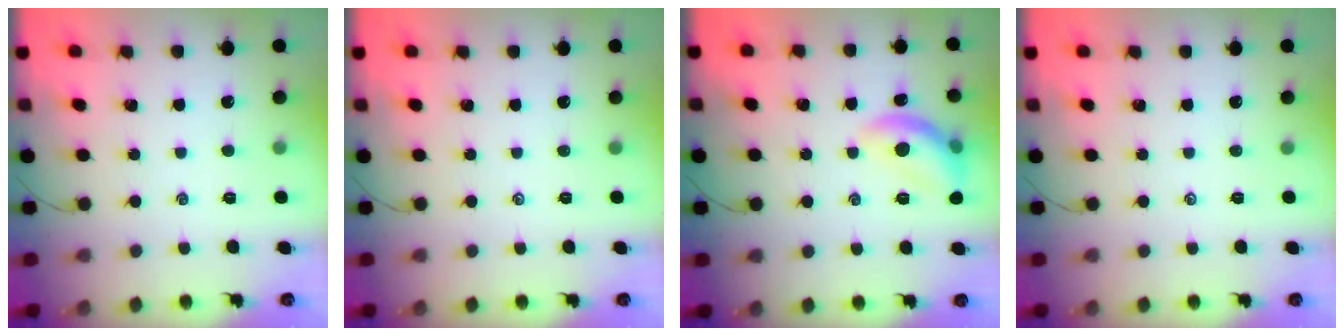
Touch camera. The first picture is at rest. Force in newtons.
{"total": 0.0}
{"total": 12.7, "press": 12.7, "slide": 0.8}
{"total": 0.0}